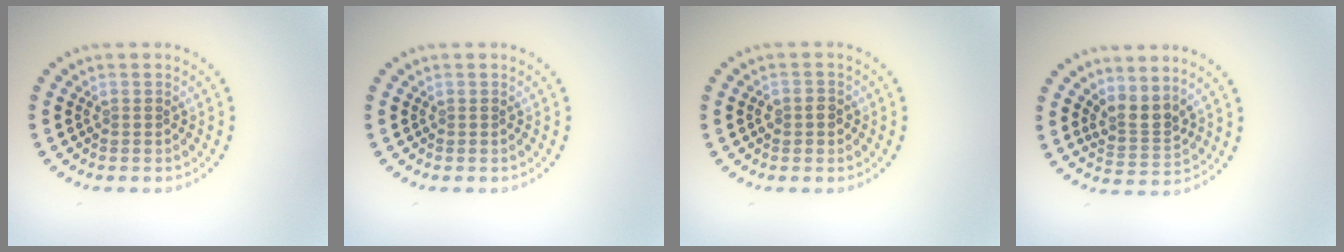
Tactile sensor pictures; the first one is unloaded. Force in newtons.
{"total": 0.0}
{"total": 1.4, "press": 1.4, "slide": 0.5}
{"total": 2.6, "press": 1.9, "slide": 1.7}